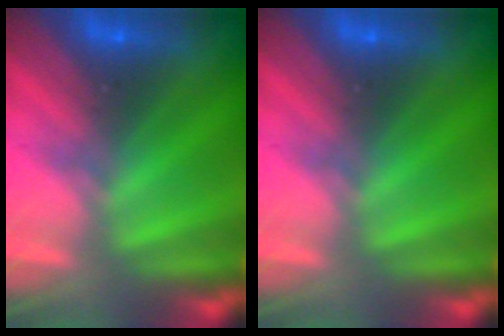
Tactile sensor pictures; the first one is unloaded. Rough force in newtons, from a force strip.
{"total": 0.0}